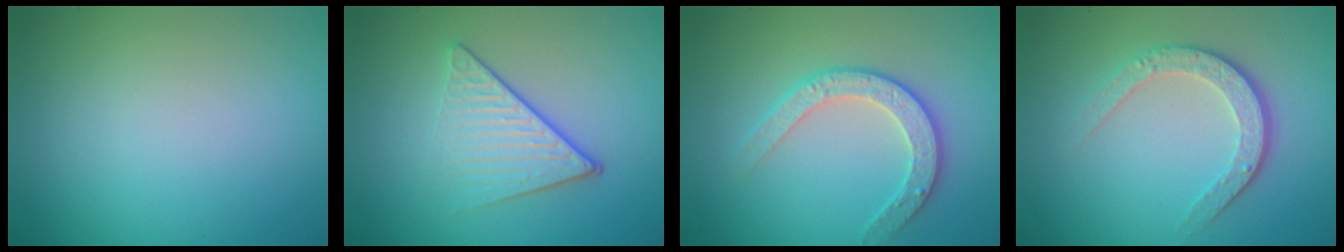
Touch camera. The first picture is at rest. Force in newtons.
{"total": 4.2, "press": 2.7, "slide": 3.2}
{"total": 2.9, "press": 2.8, "slide": 0.8}
{"total": 3.5, "press": 2.6, "slide": 2.3}